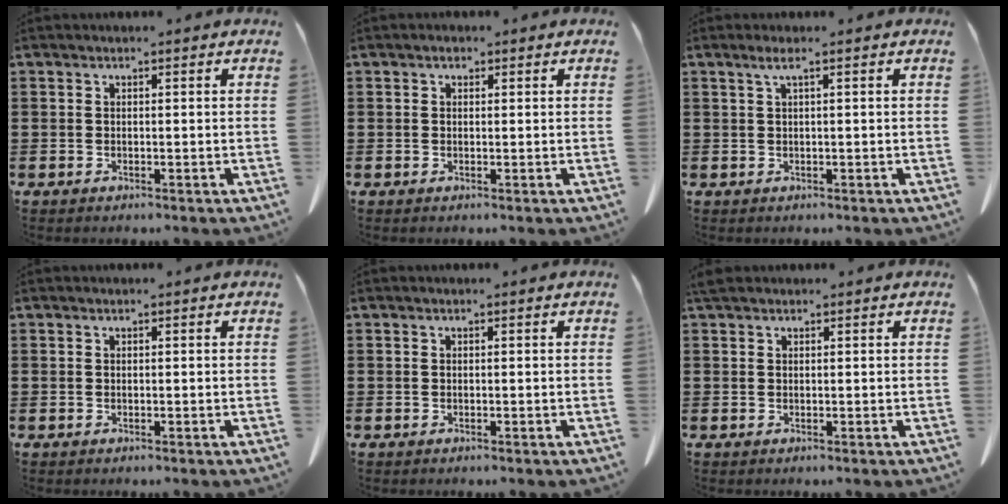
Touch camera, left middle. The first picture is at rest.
{"total": 0.8, "force": [0.1, 0.6, 0.5], "torque": [-0.003, 0.003, -0.001]}
{"total": 1.4, "force": [0.4, -0.1, 1.3], "torque": [-0.026, -0.001, 0.007]}
{"total": 0.0}
{"total": 0.0}
{"total": 1.3, "force": [1.1, 0.5, 0.6], "torque": [-0.017, 0.001, 0.022]}